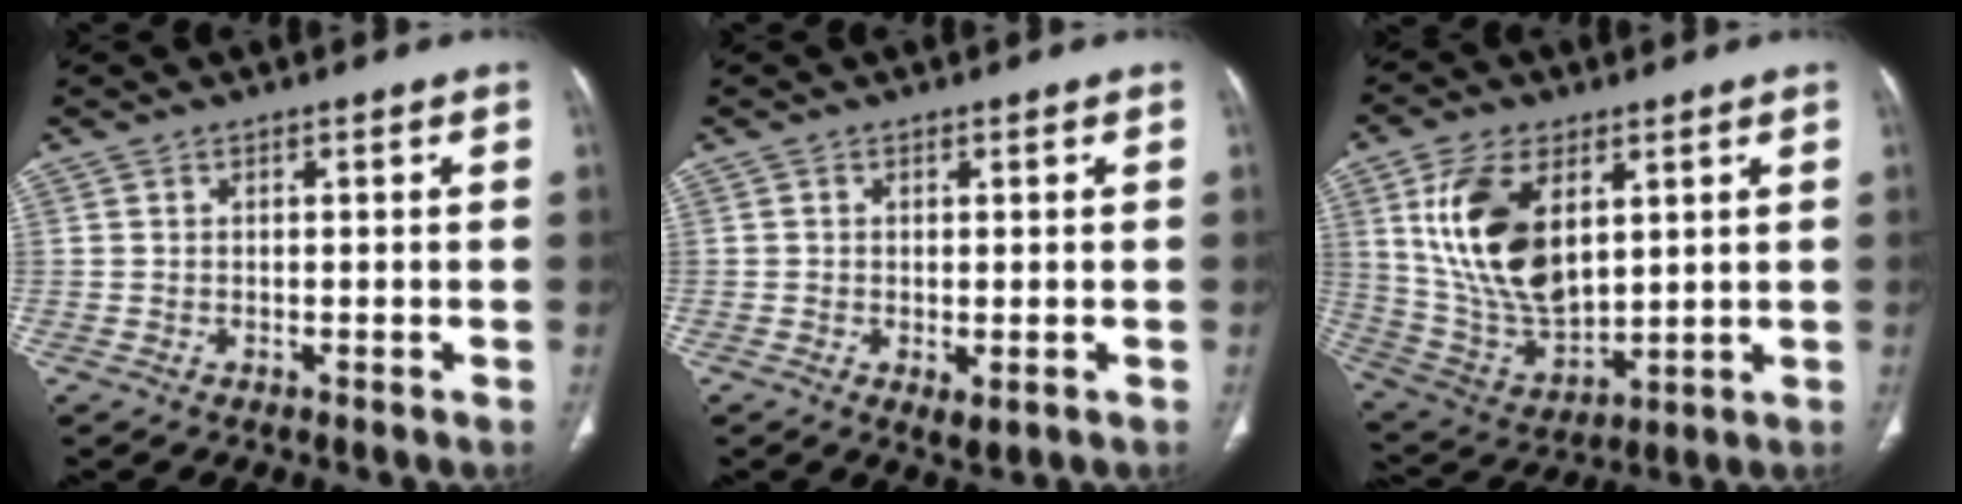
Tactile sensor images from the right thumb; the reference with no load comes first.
{"total": 2.5, "force": [-0.7, 1.1, 2.1], "torque": [-0.036, -0.007, -0.006]}
{"total": 18.3, "force": [5.7, 10.2, 14.1], "torque": [-0.254, -0.026, 0.124]}